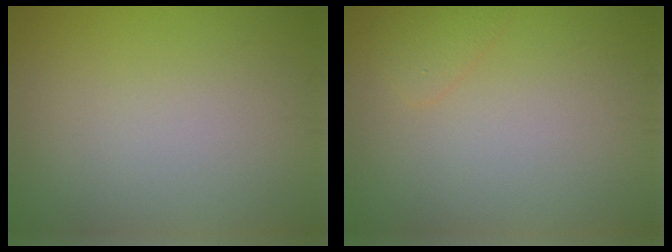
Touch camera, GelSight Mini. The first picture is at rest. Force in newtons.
{"total": 1.2, "press": 1.2, "slide": 0.1}